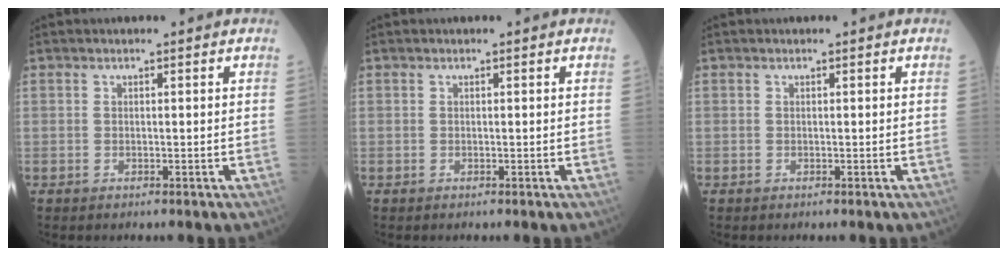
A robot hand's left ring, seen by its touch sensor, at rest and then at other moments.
{"total": 0.0}
{"total": 0.0}